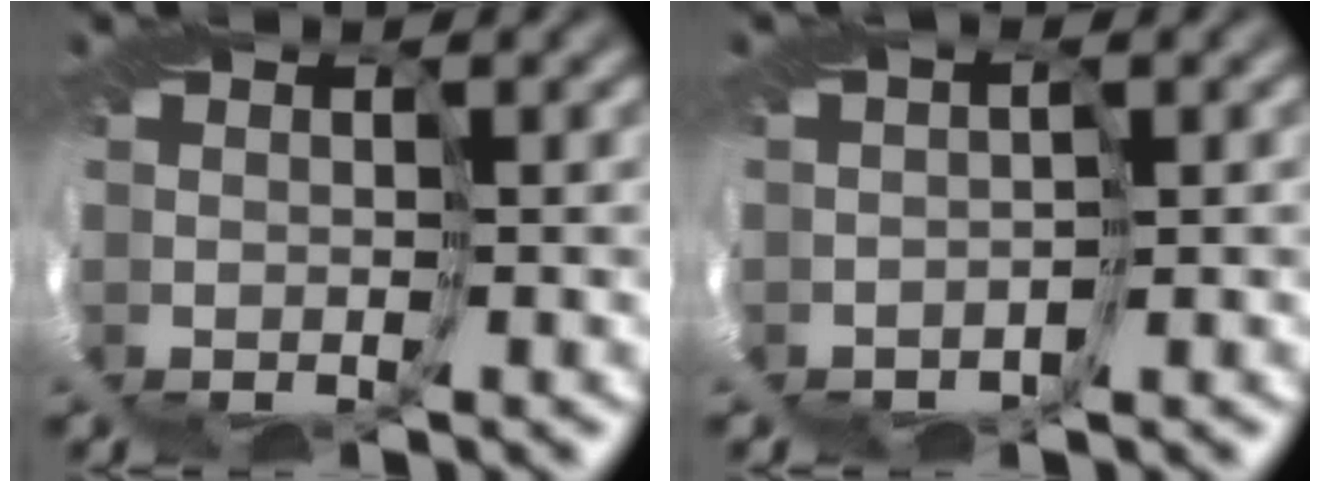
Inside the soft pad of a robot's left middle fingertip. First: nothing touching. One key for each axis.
{"total": 1.5, "fx": -1.4, "fy": 0.2, "fz": 0.2, "tx": 0.000, "ty": -0.005, "tz": -0.021}